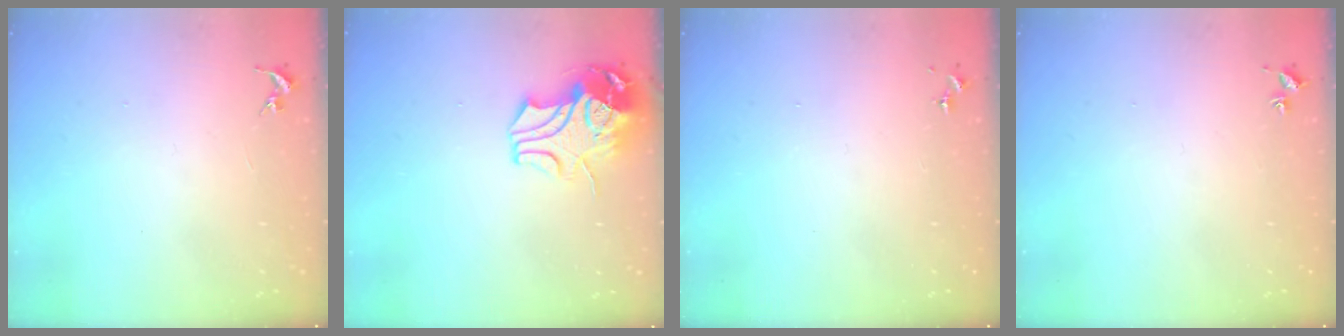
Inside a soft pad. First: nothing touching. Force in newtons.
{"total": 11.6, "press": 11.5, "slide": 1.5}
{"total": 0.0}
{"total": 1.7, "press": 1.7, "slide": 0.2}